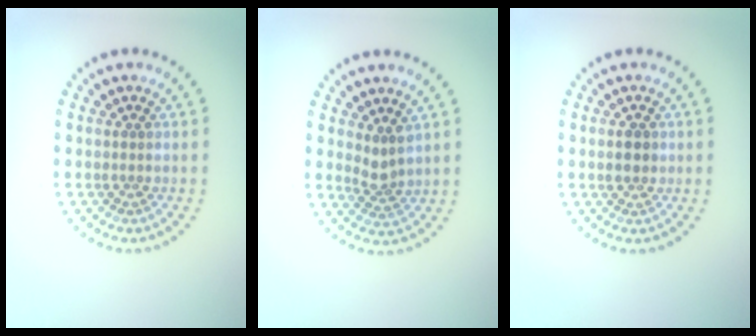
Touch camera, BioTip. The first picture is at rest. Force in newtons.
{"total": 1.9, "press": 1.4, "slide": 1.3}
{"total": 1.6, "press": 1.6, "slide": 0.2}